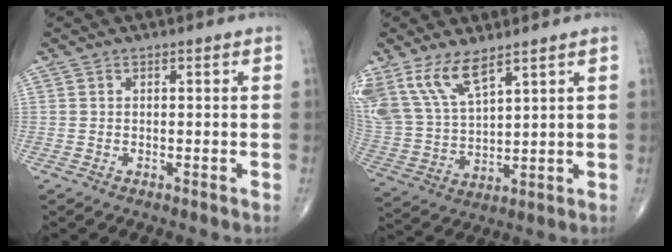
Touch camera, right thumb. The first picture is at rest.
{"total": 12.4, "force": [8.2, 4.7, 8.0], "torque": [-0.164, -0.030, 0.181]}